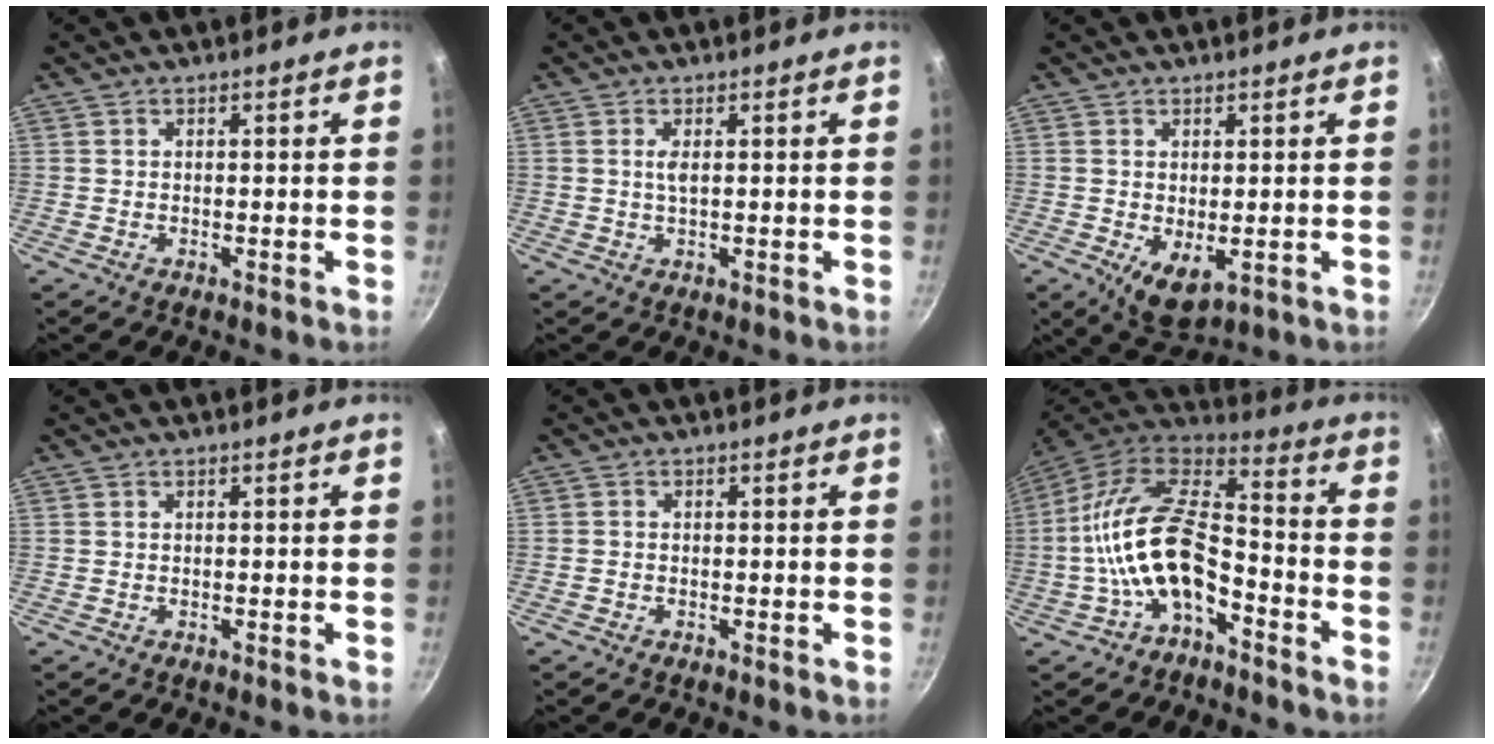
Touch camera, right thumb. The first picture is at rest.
{"total": 1.7, "force": [0.4, 0.5, 1.6], "torque": [-0.034, -0.001, 0.010]}
{"total": 5.8, "force": [-0.6, 3.1, 4.8], "torque": [-0.066, -0.014, 0.004]}
{"total": 0.0}
{"total": 0.6, "force": [-0.4, 0.4, 0.1], "torque": [-0.004, 0.003, -0.009]}
{"total": 17.4, "force": [-5.4, 9.0, 13.8], "torque": [-0.244, 0.054, -0.112]}